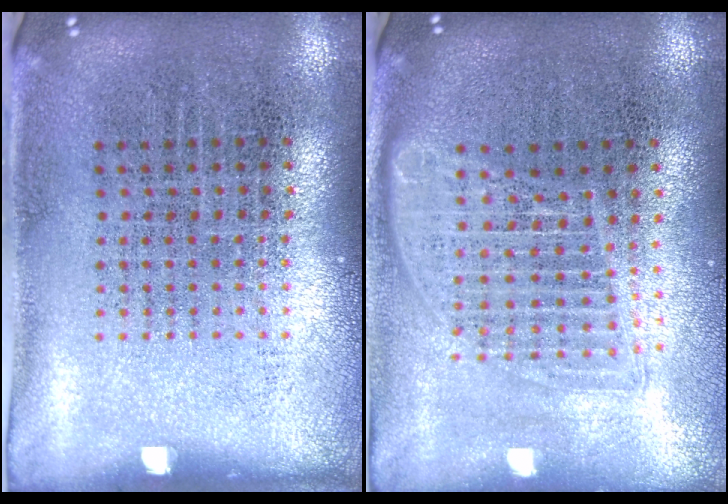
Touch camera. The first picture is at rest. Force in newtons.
{"total": 1.6, "press": 1.4, "slide": 0.8}